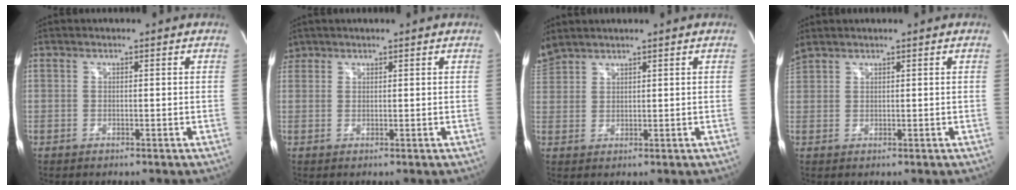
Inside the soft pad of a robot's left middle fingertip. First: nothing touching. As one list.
[{"total": 2.0, "force": [1.6, 1.2, -0.2], "torque": [0.007, 0.010, 0.032]}, {"total": 3.7, "force": [3.6, 0.4, 0.4], "torque": [-0.025, 0.018, 0.083]}, {"total": 2.2, "force": [2.2, 0.2, 0.4], "torque": [-0.028, 0.021, 0.054]}]